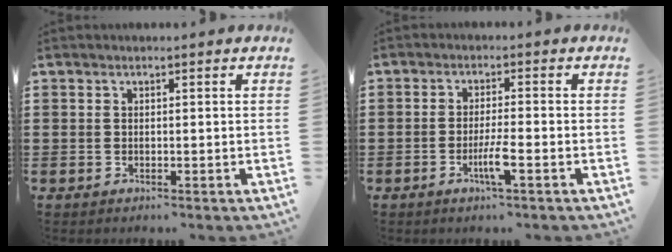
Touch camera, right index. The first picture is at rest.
{"total": 3.9, "force": [-1.8, 0.2, 3.5], "torque": [-0.066, -0.009, -0.033]}